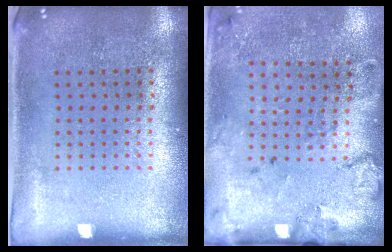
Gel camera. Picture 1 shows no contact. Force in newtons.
{"total": 2.1, "press": 1.5, "slide": 1.5}